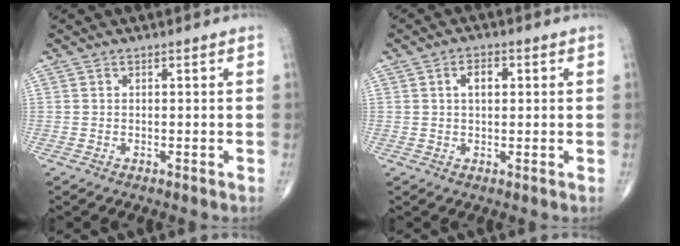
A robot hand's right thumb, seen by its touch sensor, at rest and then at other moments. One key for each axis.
{"total": 3.6, "fx": 0.9, "fy": 2.1, "fz": 2.9, "tx": -0.041, "ty": 0.005, "tz": 0.012}